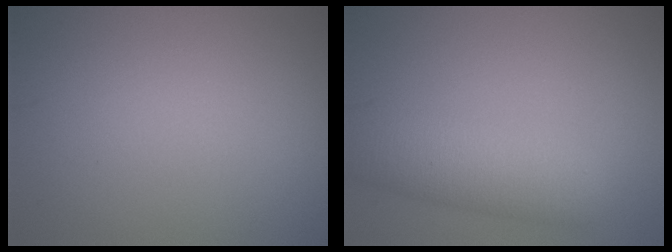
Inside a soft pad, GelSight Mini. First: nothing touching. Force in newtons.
{"total": 5.4, "press": 5.4, "slide": 0.2}